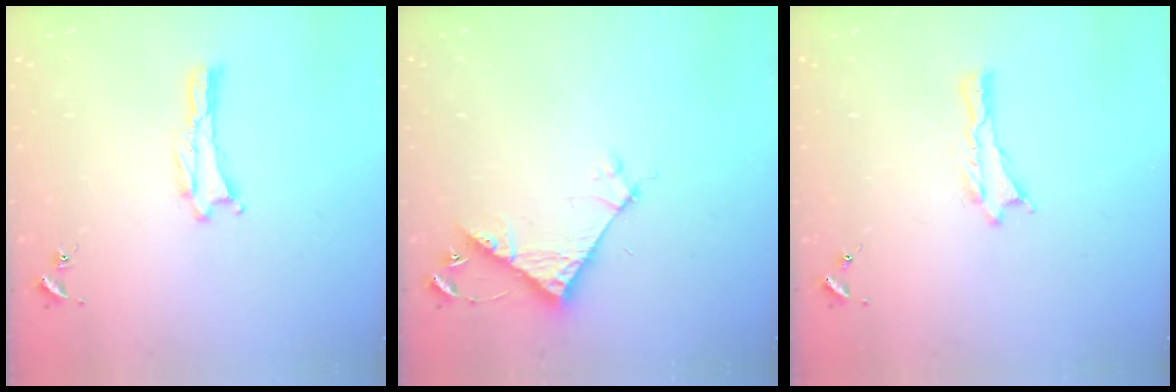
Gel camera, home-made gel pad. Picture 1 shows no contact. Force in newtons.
{"total": 5.8, "press": 5.8, "slide": 0.2}
{"total": 0.0}